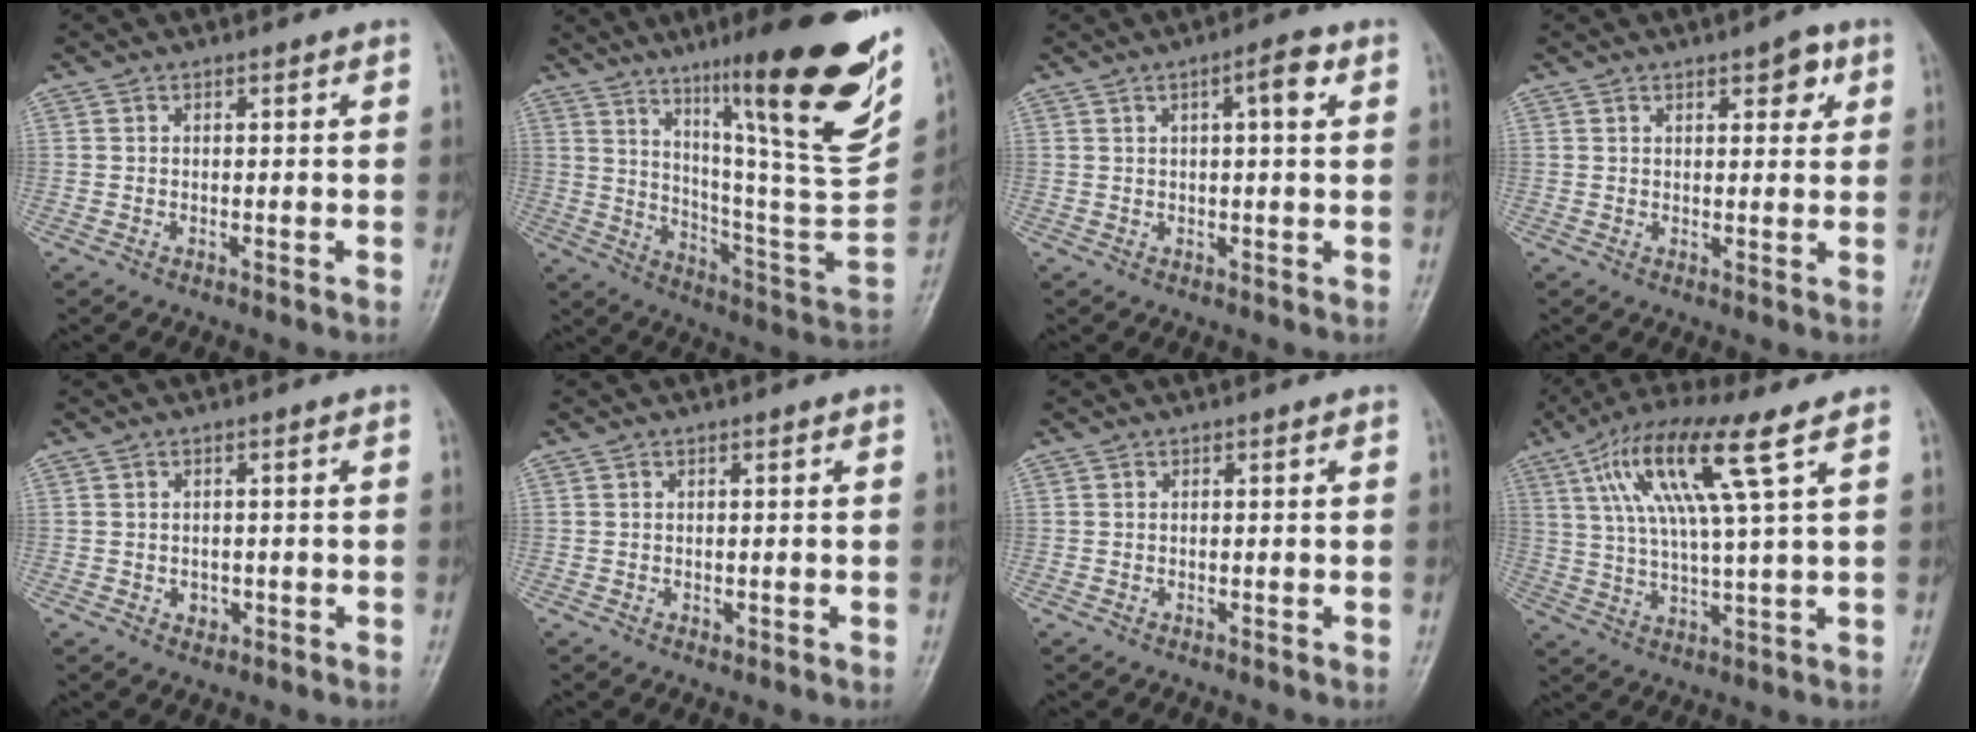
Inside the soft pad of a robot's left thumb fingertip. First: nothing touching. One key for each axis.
{"total": 30.9, "fx": 17.5, "fy": 4.9, "fz": 24.9, "tx": -0.332, "ty": -0.063, "tz": 0.282}
{"total": 4.4, "fx": 1.6, "fy": 1.0, "fz": 3.9, "tx": -0.060, "ty": 0.006, "tz": 0.024}
{"total": 4.2, "fx": 2.1, "fy": 1.8, "fz": 3.2, "tx": -0.027, "ty": -0.007, "tz": 0.026}
{"total": 1.8, "fx": -0.4, "fy": 1.5, "fz": 0.9, "tx": -0.004, "ty": 0.002, "tz": -0.002}
{"total": 0.6, "fx": 0.0, "fy": 0.4, "fz": 0.5, "tx": -0.005, "ty": -0.001, "tz": 0.004}
{"total": 0.0}
{"total": 14.6, "fx": 6.2, "fy": 1.7, "fz": 13.2, "tx": -0.271, "ty": -0.003, "tz": 0.115}